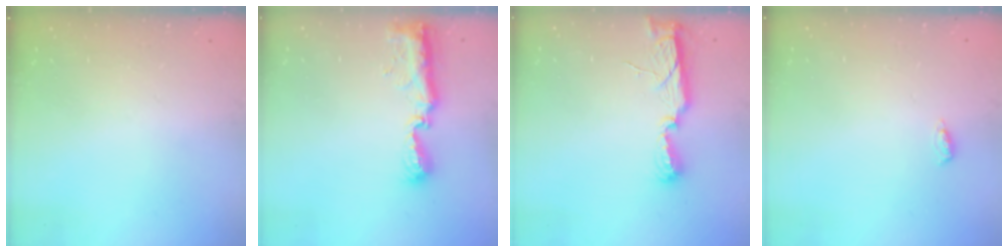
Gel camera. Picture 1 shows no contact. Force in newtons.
{"total": 8.6, "press": 8.6, "slide": 0.5}
{"total": 7.5, "press": 7.5, "slide": 0.4}
{"total": 4.4, "press": 4.1, "slide": 1.5}